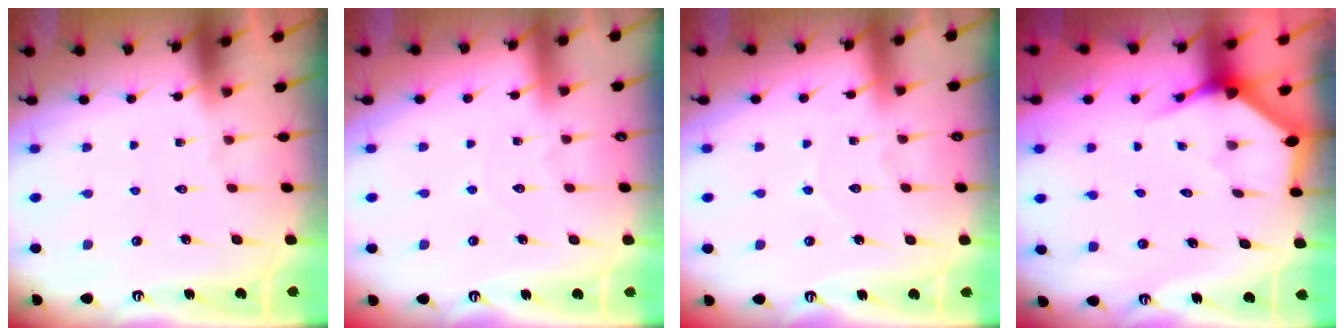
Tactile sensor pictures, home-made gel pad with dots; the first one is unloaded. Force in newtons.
{"total": 3.0, "press": 3.0, "slide": 0.2}
{"total": 5.9, "press": 5.8, "slide": 0.6}
{"total": 3.4, "press": 3.4, "slide": 0.1}